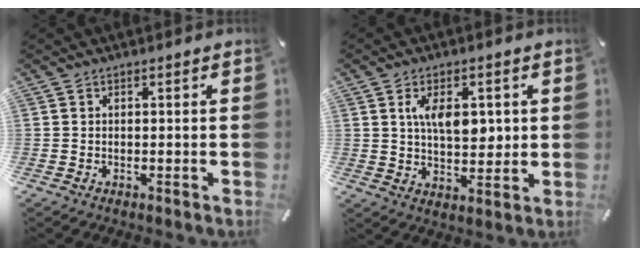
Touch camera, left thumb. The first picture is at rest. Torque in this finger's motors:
{"motor_torque": [1.43, 1.53, 0.80, -0.60, 0.35]}